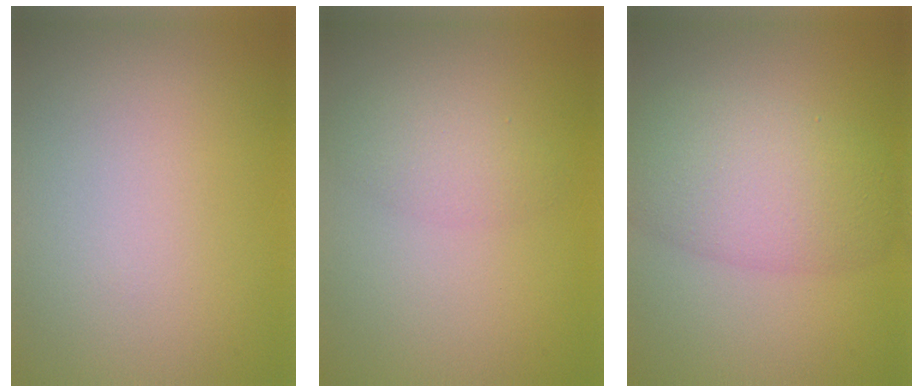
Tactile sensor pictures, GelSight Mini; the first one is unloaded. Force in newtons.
{"total": 1.8, "press": 1.8, "slide": 0.1}
{"total": 6.7, "press": 6.6, "slide": 0.4}